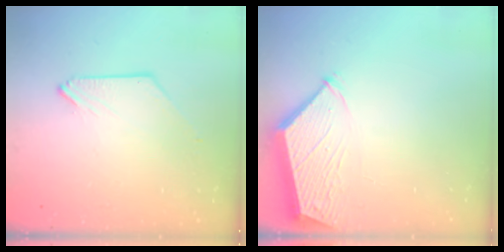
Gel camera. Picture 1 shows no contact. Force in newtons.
{"total": 3.3, "press": 3.2, "slide": 0.5}